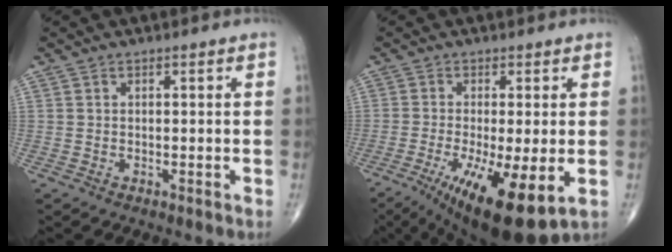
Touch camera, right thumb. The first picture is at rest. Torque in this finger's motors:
{"motor_torque": [1.51, 2.19, 0.32, -0.24, 0.32]}